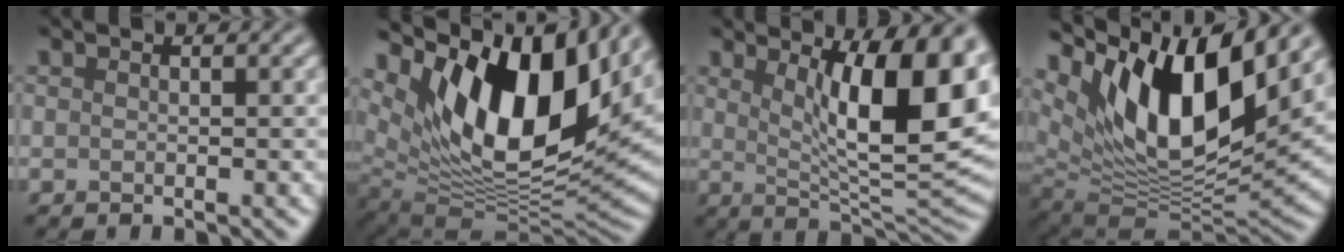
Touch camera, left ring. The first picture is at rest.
{"total": 14.9, "force": [6.6, 7.1, 11.4], "torque": [-0.188, 0.001, 0.115]}
{"total": 12.6, "force": [3.7, 3.8, 11.4], "torque": [-0.146, -0.011, 0.058]}
{"total": 13.6, "force": [6.3, 5.6, 10.7], "torque": [-0.178, -0.009, 0.120]}